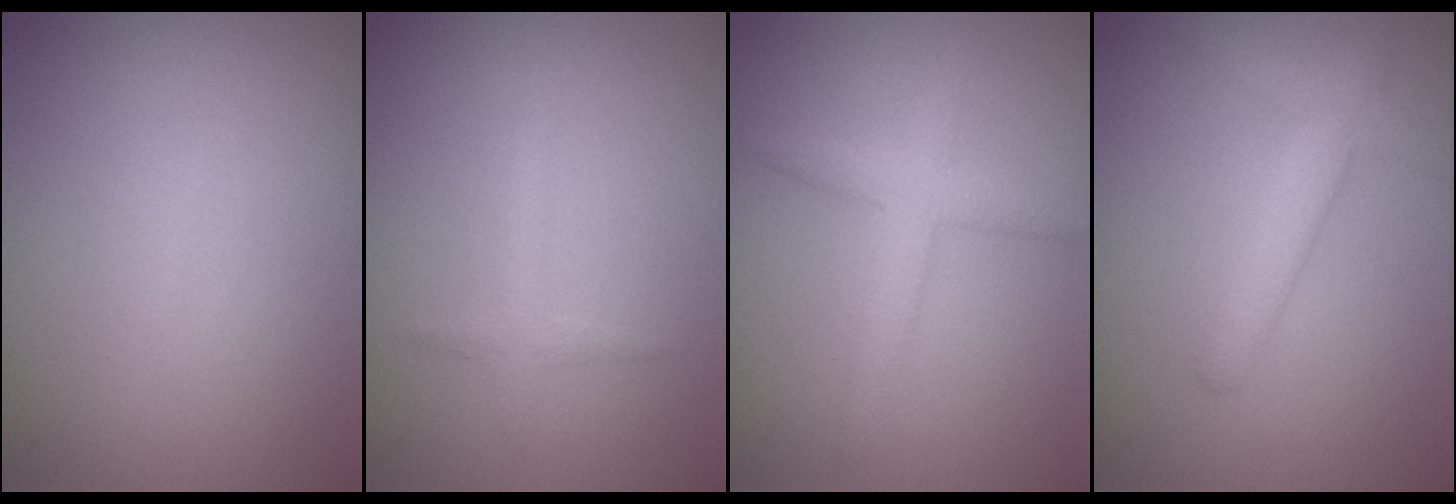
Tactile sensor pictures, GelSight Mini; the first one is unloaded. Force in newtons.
{"total": 1.3, "press": 1.2, "slide": 0.0}
{"total": 2.8, "press": 2.7, "slide": 0.2}
{"total": 2.8, "press": 2.8, "slide": 0.1}